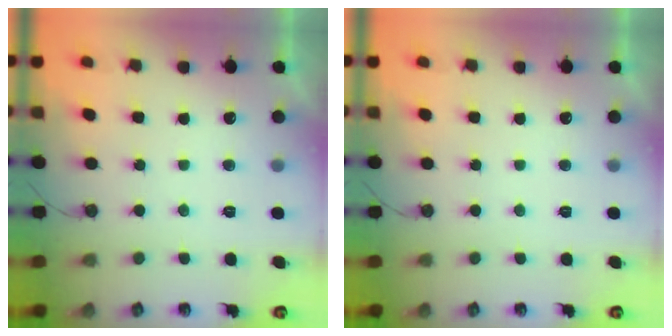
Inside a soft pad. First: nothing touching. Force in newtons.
{"total": 0.0}